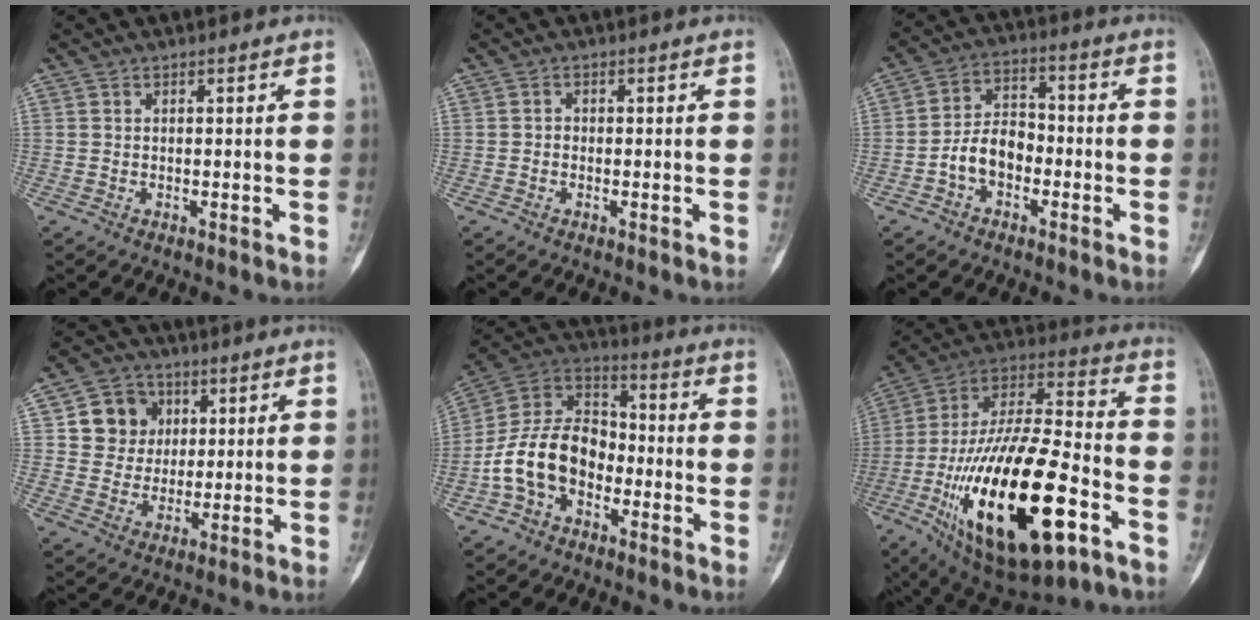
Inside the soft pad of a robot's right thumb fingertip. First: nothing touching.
{"total": 0.9, "force": [-0.3, 0.8, 0.3], "torque": [0.007, 0.003, -0.009]}
{"total": 7.8, "force": [-2.7, 5.3, 5.0], "torque": [-0.076, 0.037, -0.061]}
{"total": 9.5, "force": [2.7, 8.6, 2.8], "torque": [-0.006, -0.002, 0.046]}
{"total": 15.3, "force": [-4.5, 10.6, 10.0], "torque": [-0.173, 0.057, -0.093]}
{"total": 33.2, "force": [-11.7, 13.1, 28.2], "torque": [-0.553, 0.041, -0.183]}